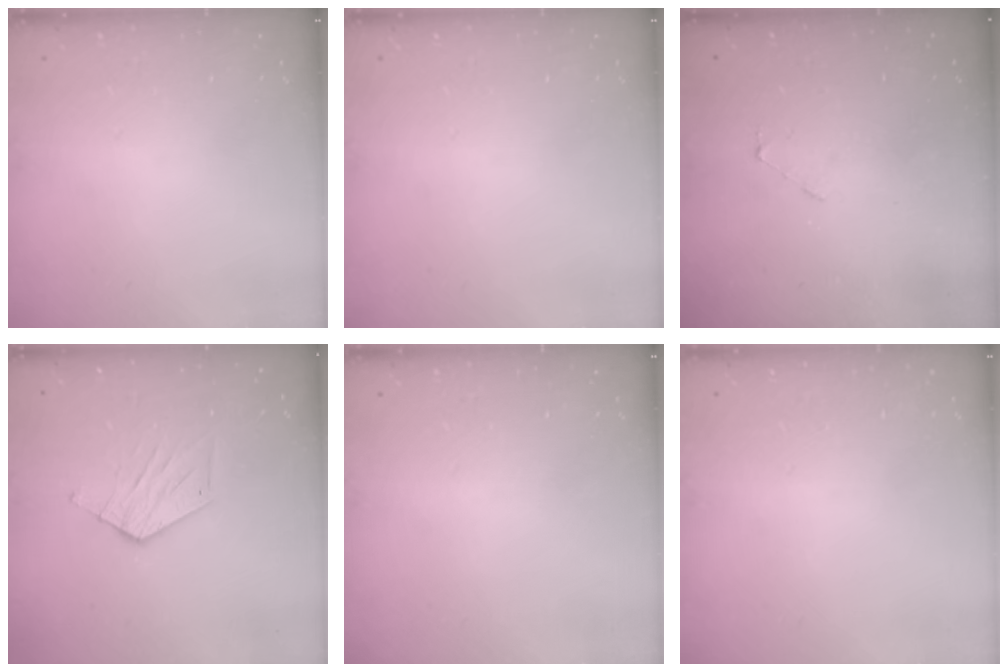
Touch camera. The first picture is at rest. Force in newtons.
{"total": 0.0}
{"total": 1.6, "press": 1.6, "slide": 0.1}
{"total": 7.1, "press": 7.1, "slide": 0.3}
{"total": 0.0}
{"total": 0.0}